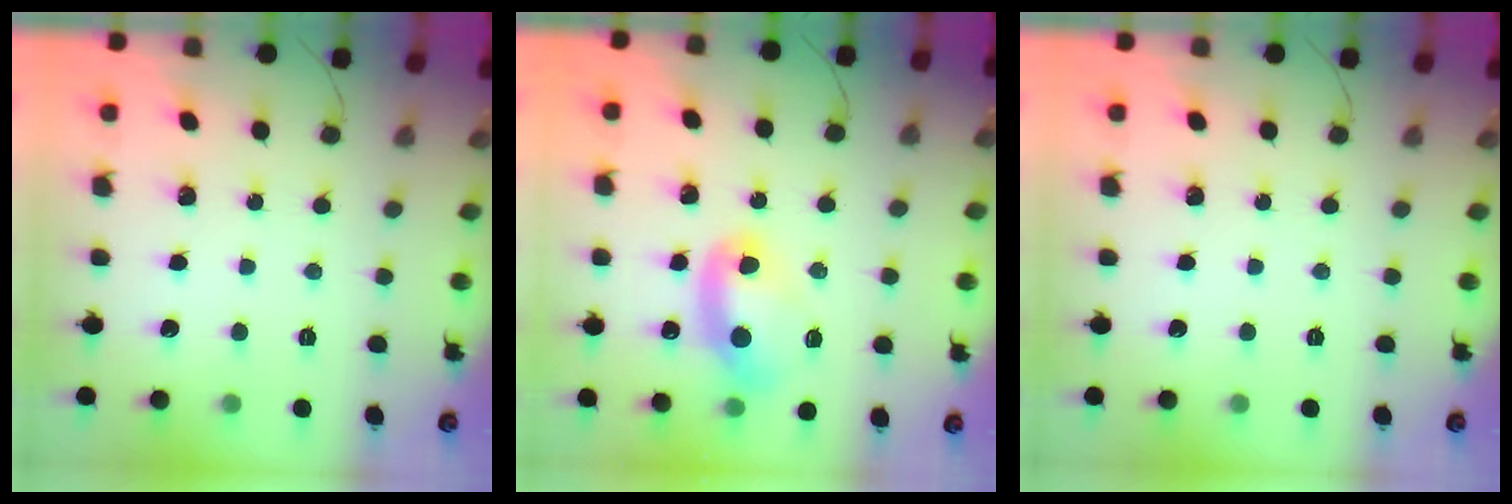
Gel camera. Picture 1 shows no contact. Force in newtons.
{"total": 10.2, "press": 10.2, "slide": 0.6}
{"total": 0.0}